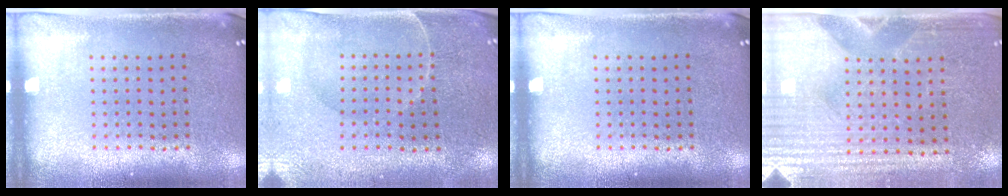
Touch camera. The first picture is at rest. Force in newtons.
{"total": 0.6, "press": 0.4, "slide": 0.5}
{"total": 0.0}
{"total": 3.6, "press": 3.4, "slide": 1.4}